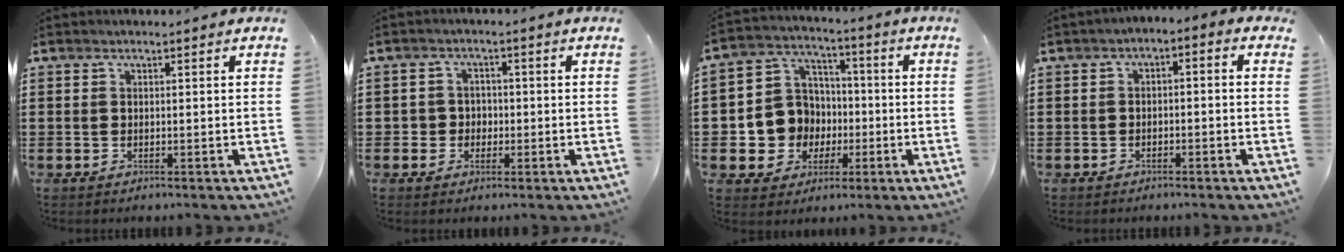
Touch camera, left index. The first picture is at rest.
{"total": 2.8, "force": [-0.5, 2.7, 0.6], "torque": [-0.023, 0.005, -0.016]}
{"total": 9.2, "force": [-0.5, 8.9, 2.0], "torque": [-0.093, 0.001, -0.003]}
{"total": 2.4, "force": [-2.3, 0.4, 0.5], "torque": [-0.021, 0.000, -0.054]}